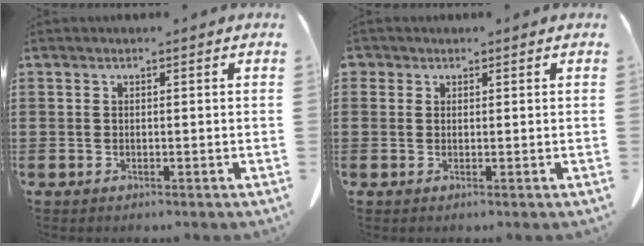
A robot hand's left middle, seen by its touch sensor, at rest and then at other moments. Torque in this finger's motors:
{"motor_torque": [0.00, 0.00, 0.00, 0.00]}